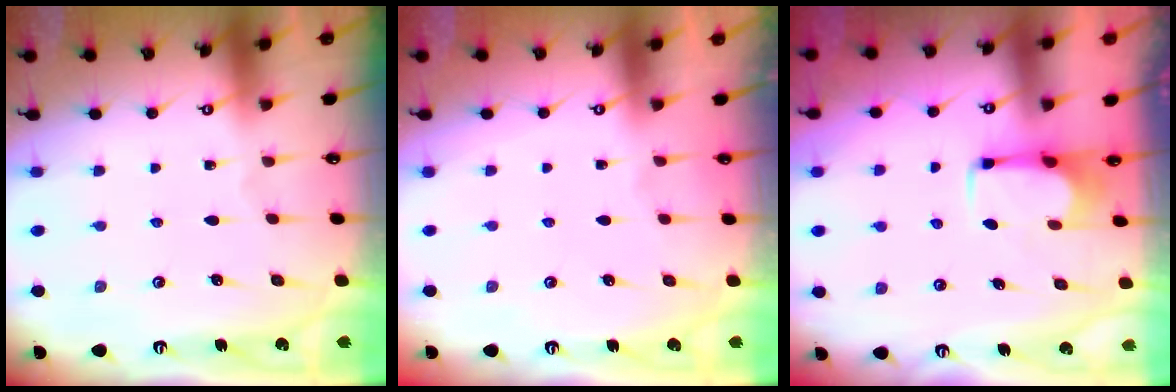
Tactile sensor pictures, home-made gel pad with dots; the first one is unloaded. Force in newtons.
{"total": 1.3, "press": 1.1, "slide": 0.8}
{"total": 3.0, "press": 2.9, "slide": 0.5}